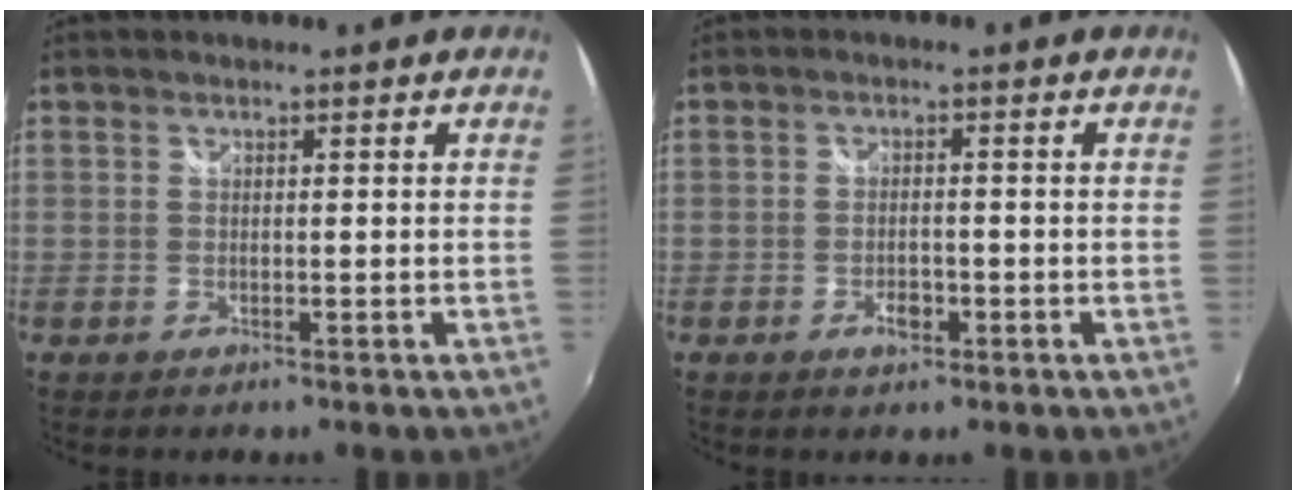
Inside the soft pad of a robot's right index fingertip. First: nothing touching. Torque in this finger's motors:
{"motor_torque": [-0.03, 0.00, 0.02, 0.01]}